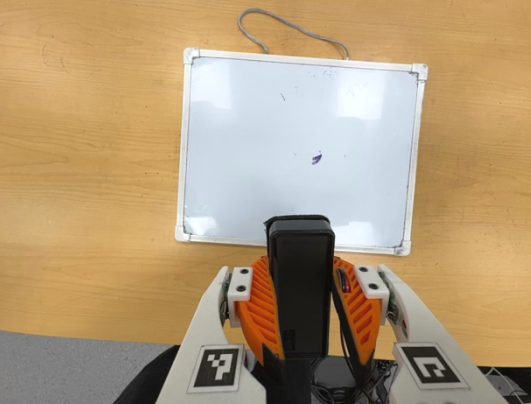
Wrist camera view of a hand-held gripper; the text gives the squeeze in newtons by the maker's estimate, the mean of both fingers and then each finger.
{"total": 8.7, "left": 7.5, "right": 9.9}